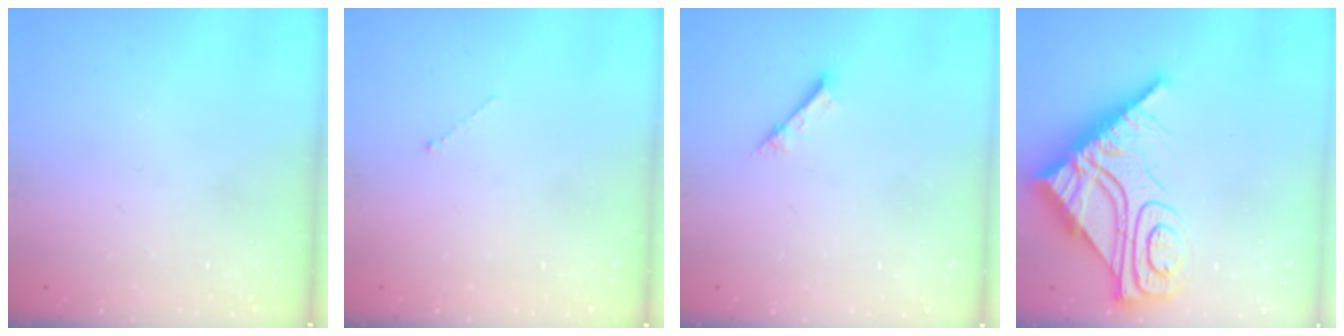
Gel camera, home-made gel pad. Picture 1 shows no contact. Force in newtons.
{"total": 0.0}
{"total": 1.6, "press": 1.6, "slide": 0.2}
{"total": 18.5, "press": 18.4, "slide": 2.0}